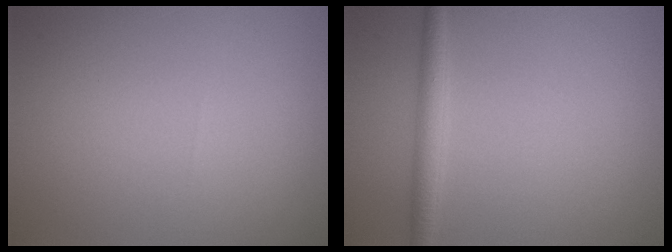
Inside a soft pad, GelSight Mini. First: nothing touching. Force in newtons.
{"total": 2.1, "press": 2.1, "slide": 0.0}